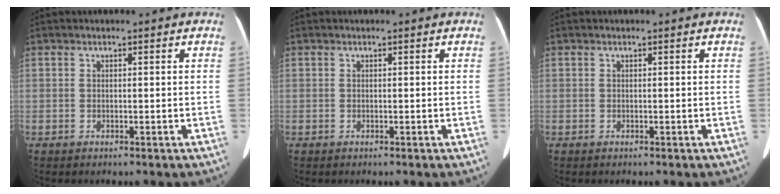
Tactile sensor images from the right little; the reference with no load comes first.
{"total": 0.0}
{"total": 0.0}